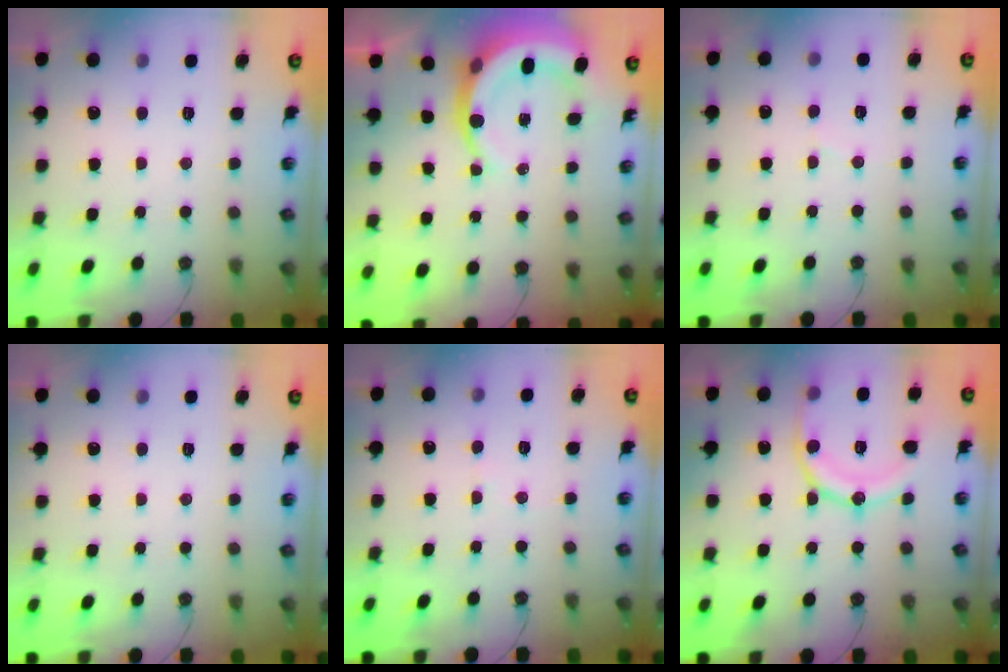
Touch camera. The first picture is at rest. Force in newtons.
{"total": 9.6, "press": 9.4, "slide": 1.8}
{"total": 3.9, "press": 3.9, "slide": 0.3}
{"total": 0.0}
{"total": 5.0, "press": 5.0, "slide": 0.6}
{"total": 14.9, "press": 14.8, "slide": 1.5}